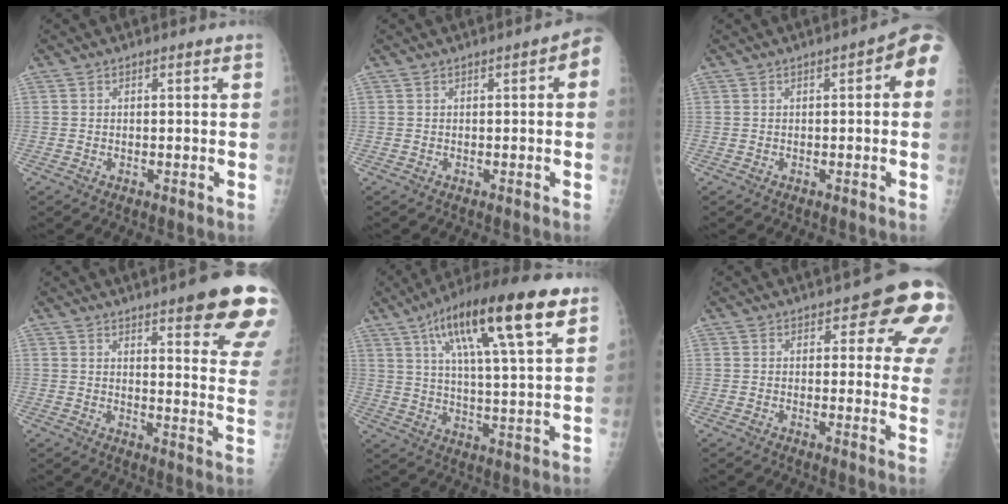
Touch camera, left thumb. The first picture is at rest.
{"total": 3.3, "force": [0.7, 1.1, 3.1], "torque": [-0.034, 0.011, 0.000]}
{"total": 5.8, "force": [1.3, 1.9, 5.3], "torque": [-0.054, 0.015, 0.003]}
{"total": 19.3, "force": [12.5, 3.8, 14.3], "torque": [-0.156, -0.052, 0.145]}
{"total": 21.7, "force": [10.7, 5.2, 18.2], "torque": [-0.286, -0.006, 0.172]}
{"total": 12.4, "force": [6.0, 5.0, 9.6], "torque": [-0.067, -0.024, 0.055]}